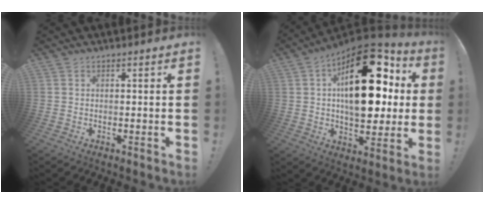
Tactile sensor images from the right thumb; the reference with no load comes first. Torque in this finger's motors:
{"motor_torque": [1.72, 3.29, 2.73, 0.04, 0.75]}